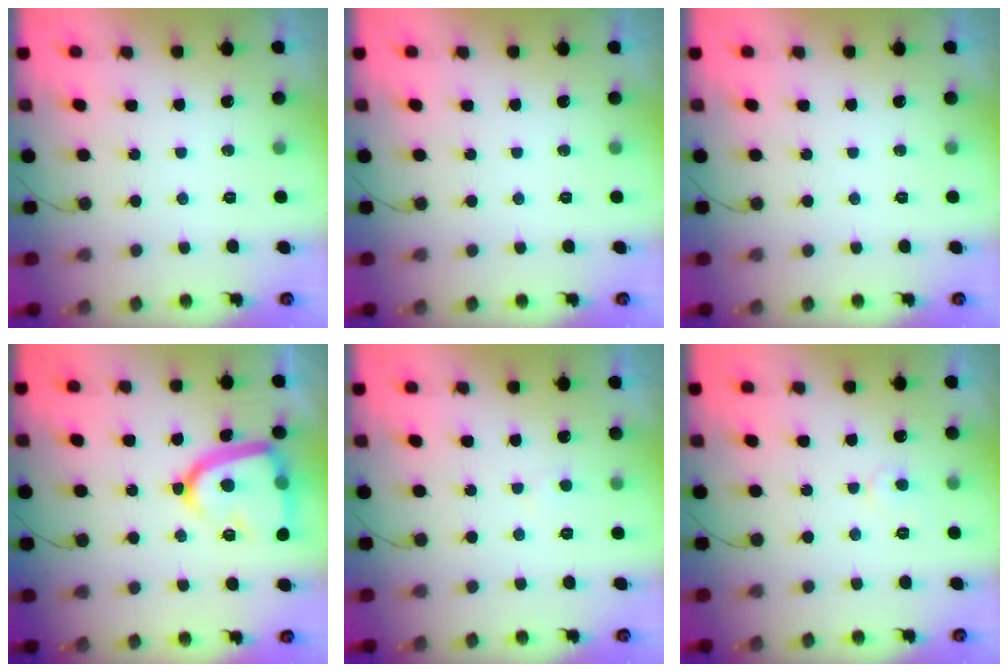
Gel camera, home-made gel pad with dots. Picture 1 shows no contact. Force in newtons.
{"total": 0.0}
{"total": 0.0}
{"total": 17.0, "press": 16.9, "slide": 1.2}
{"total": 2.3, "press": 2.3, "slide": 0.3}
{"total": 3.9, "press": 3.8, "slide": 0.5}